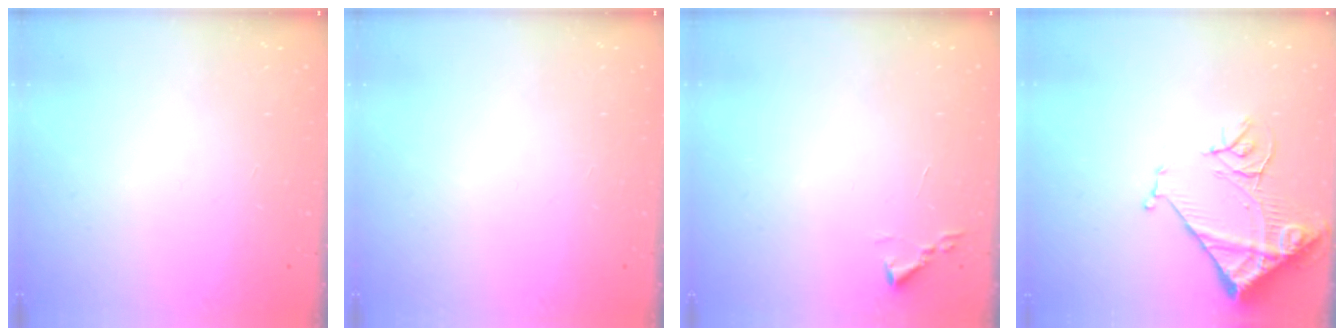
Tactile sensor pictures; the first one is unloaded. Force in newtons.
{"total": 0.0}
{"total": 1.9, "press": 1.8, "slide": 0.3}
{"total": 13.6, "press": 13.5, "slide": 1.7}